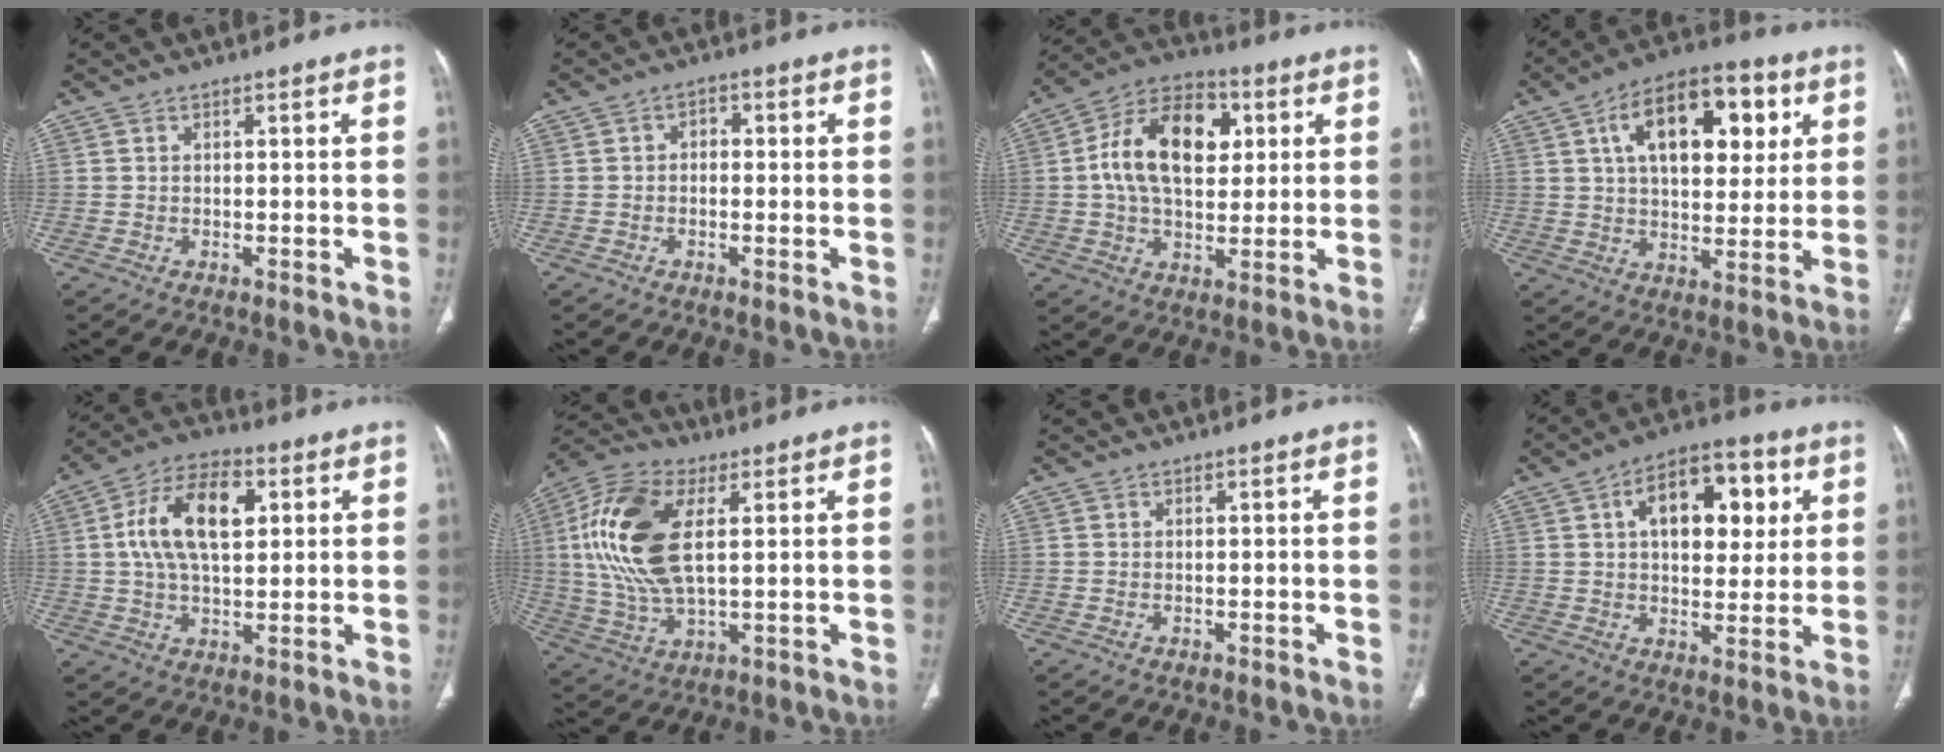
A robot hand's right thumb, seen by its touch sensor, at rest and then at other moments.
{"total": 2.0, "force": [-0.1, 1.5, 1.3], "torque": [-0.004, 0.010, -0.011]}
{"total": 17.0, "force": [3.3, 10.5, 13.0], "torque": [-0.200, 0.012, 0.049]}
{"total": 18.7, "force": [6.2, 10.2, 14.4], "torque": [-0.181, 0.003, 0.094]}
{"total": 14.1, "force": [3.2, 7.6, 11.4], "torque": [-0.203, 0.011, 0.053]}
{"total": 17.9, "force": [3.8, 8.8, 15.1], "torque": [-0.319, 0.004, 0.070]}
{"total": 0.0}
{"total": 15.3, "force": [4.4, 8.8, 11.8], "torque": [-0.131, 0.007, 0.065]}